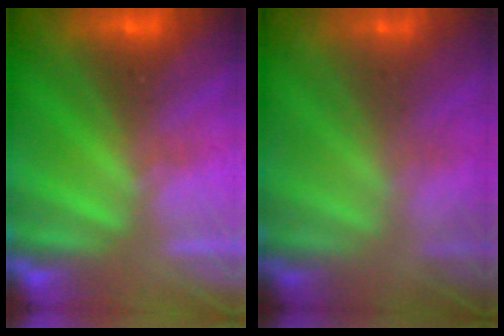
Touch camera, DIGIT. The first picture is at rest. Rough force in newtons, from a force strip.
{"total": 5.8}